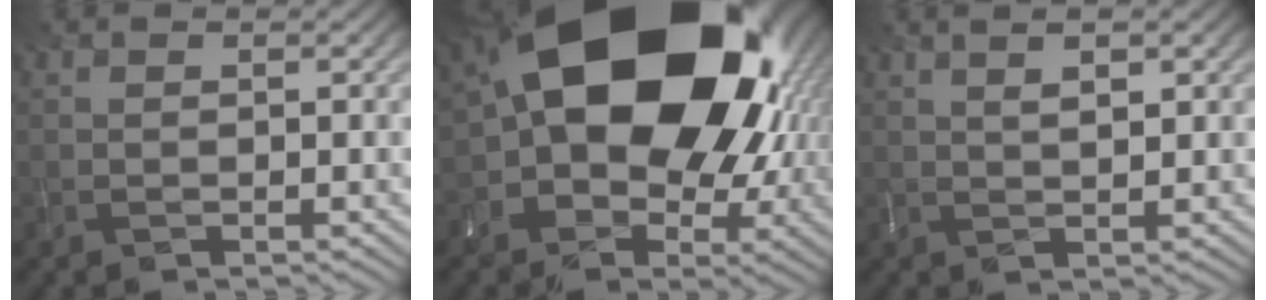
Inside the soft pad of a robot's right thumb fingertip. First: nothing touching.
{"total": 21.7, "force": [3.2, 15.1, 15.2], "torque": [-0.262, -0.037, 0.076]}
{"total": 3.0, "force": [1.5, 0.8, 2.4], "torque": [-0.037, -0.004, 0.032]}